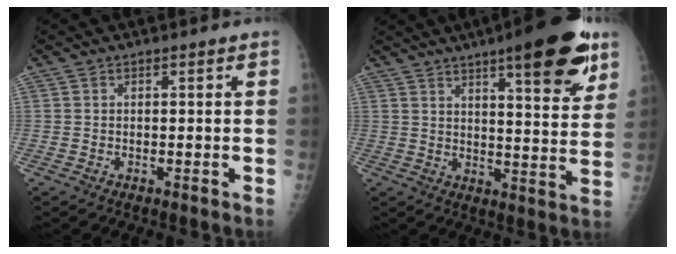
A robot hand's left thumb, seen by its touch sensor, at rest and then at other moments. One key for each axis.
{"total": 17.2, "fx": 10.2, "fy": 4.0, "fz": 13.3, "tx": -0.155, "ty": -0.046, "tz": 0.141}